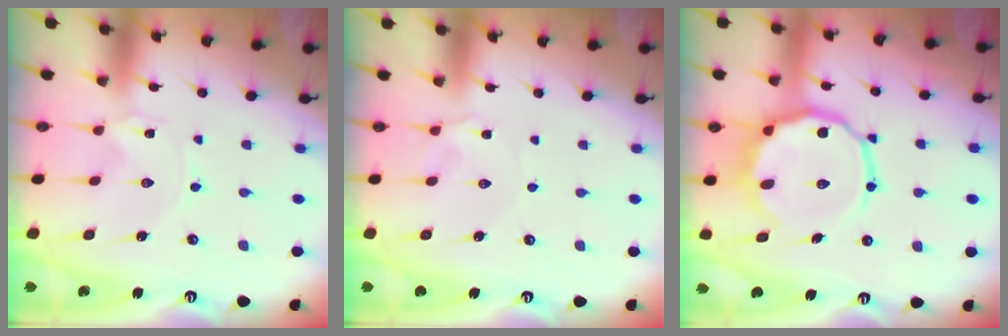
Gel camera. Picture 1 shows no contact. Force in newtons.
{"total": 2.2, "press": 2.1, "slide": 0.4}
{"total": 14.2, "press": 14.0, "slide": 2.5}